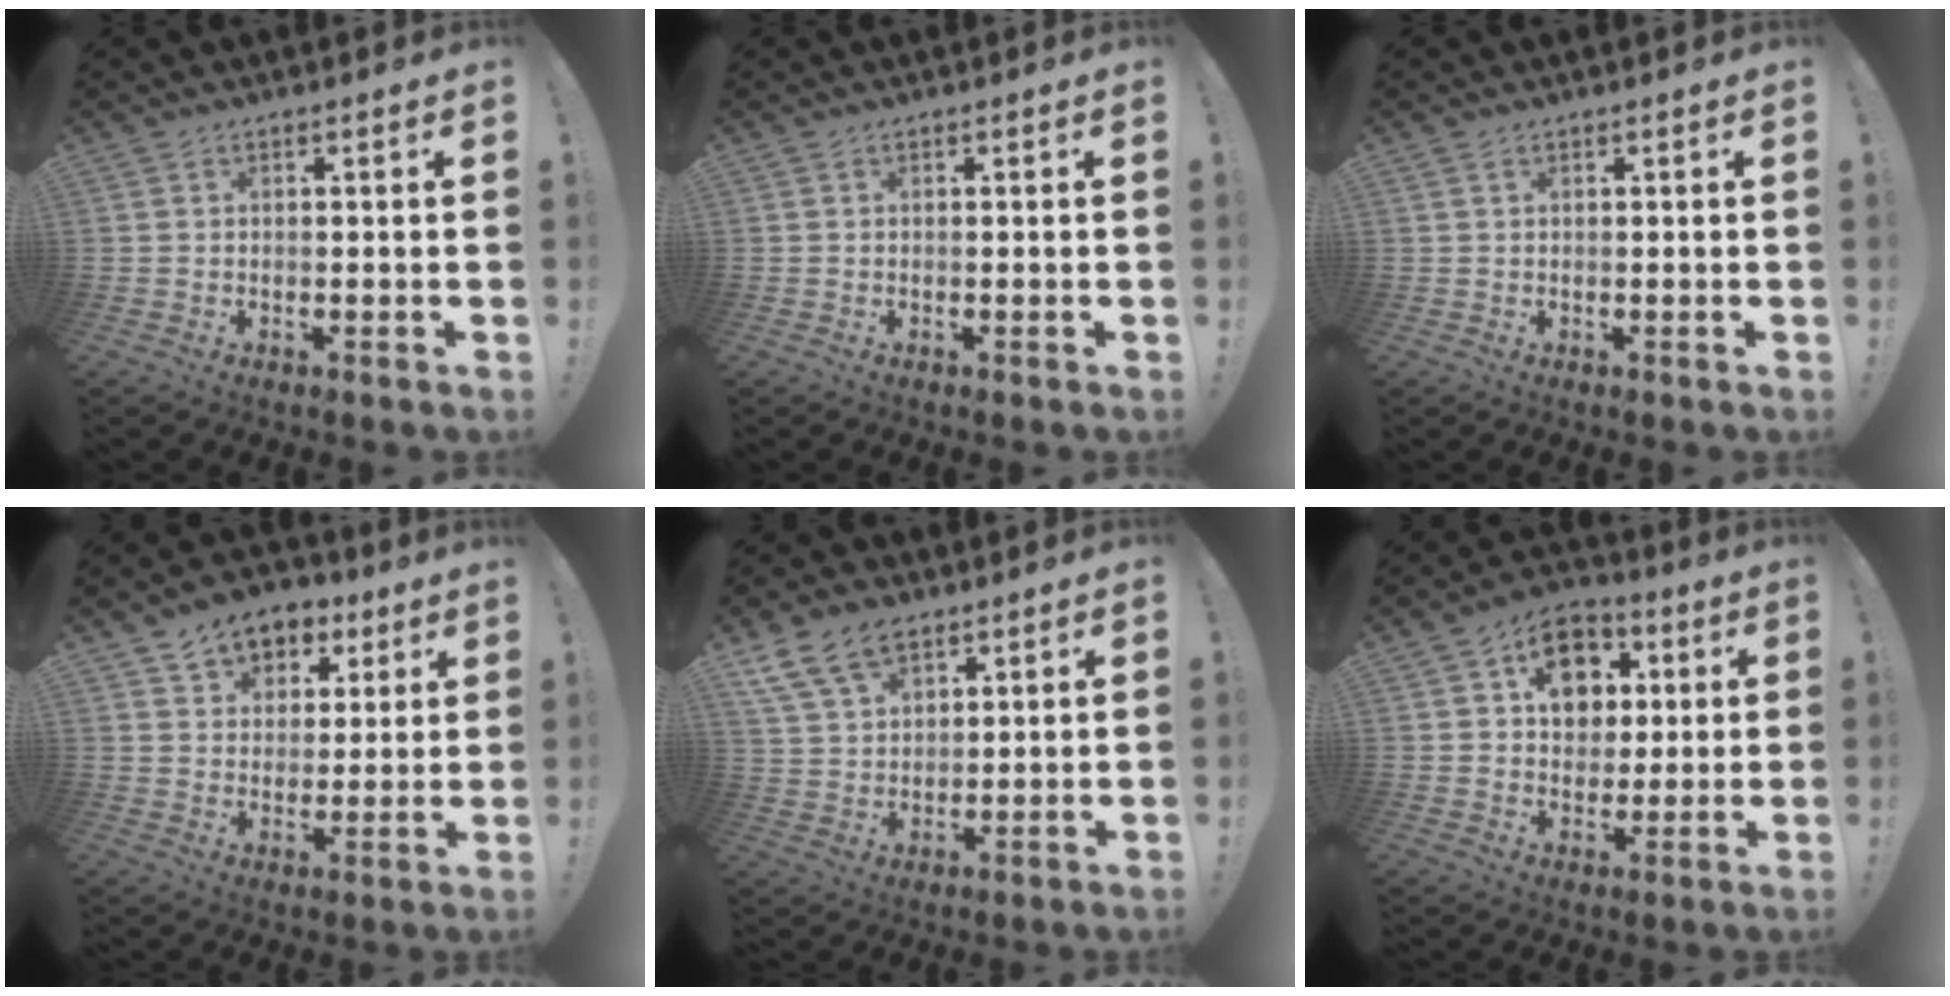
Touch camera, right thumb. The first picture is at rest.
{"total": 0.0}
{"total": 0.6, "force": [0.4, 0.3, 0.3], "torque": [-0.005, 0.001, 0.007]}
{"total": 8.4, "force": [4.8, 6.5, 2.3], "torque": [-0.027, -0.032, 0.094]}
{"total": 11.3, "force": [7.3, 6.8, 5.2], "torque": [-0.091, -0.033, 0.144]}
{"total": 12.1, "force": [4.0, 9.8, 5.9], "torque": [-0.074, -0.008, 0.077]}